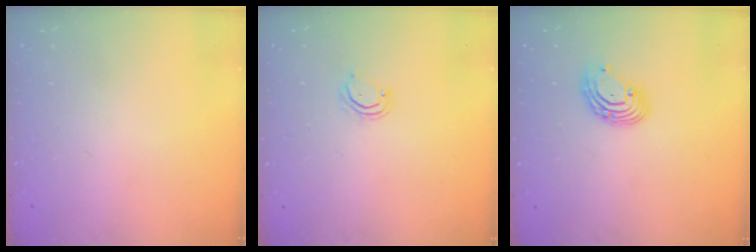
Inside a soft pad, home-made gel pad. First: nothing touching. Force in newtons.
{"total": 3.9, "press": 3.9, "slide": 0.4}
{"total": 6.5, "press": 6.4, "slide": 0.8}